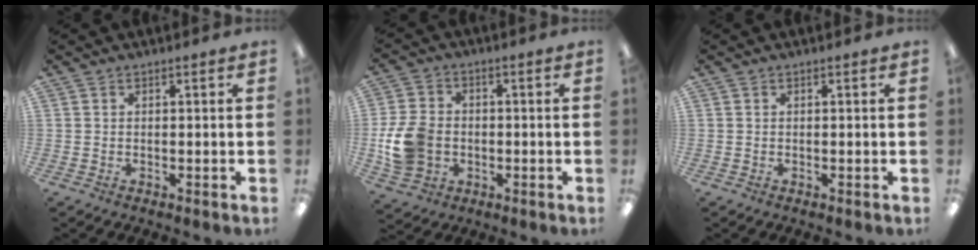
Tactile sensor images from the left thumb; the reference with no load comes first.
{"total": 11.4, "force": [-1.6, 9.0, 6.8], "torque": [-0.154, 0.016, -0.027]}
{"total": 0.0}